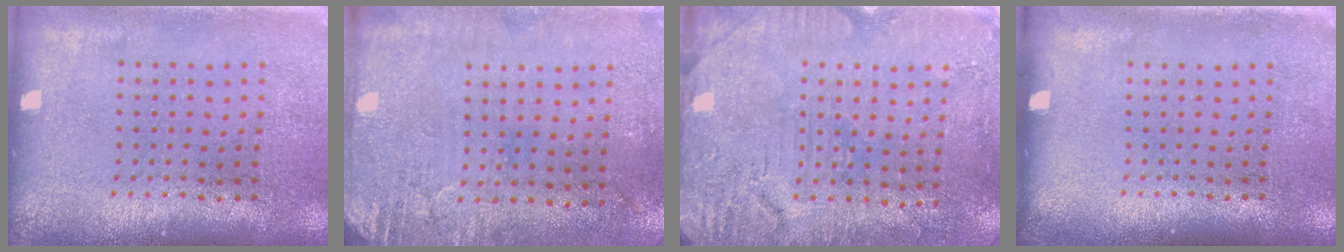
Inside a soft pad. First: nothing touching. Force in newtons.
{"total": 2.9, "press": 2.4, "slide": 1.6}
{"total": 2.9, "press": 2.7, "slide": 1.1}
{"total": 0.0}